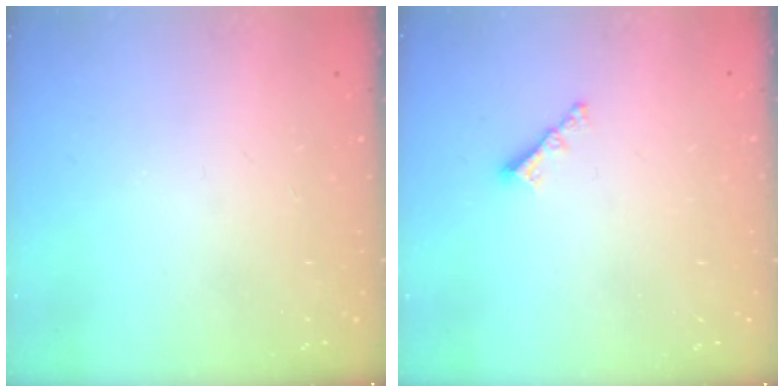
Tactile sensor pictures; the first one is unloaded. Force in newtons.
{"total": 3.6, "press": 3.6, "slide": 0.4}